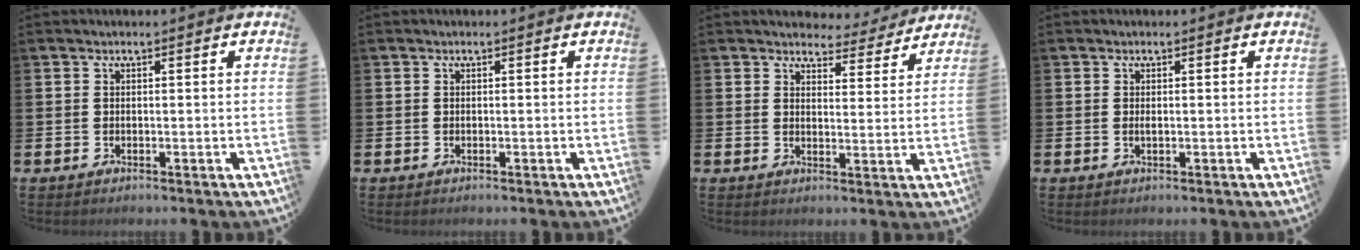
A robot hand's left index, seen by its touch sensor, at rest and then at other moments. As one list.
[{"total": 0.0}, {"total": 4.1, "force": [3.9, 1.4, 0.0], "torque": [0.002, -0.033, 0.063]}, {"total": 0.6, "force": [0.1, 0.1, 0.5], "torque": [-0.009, -0.001, 0.001]}]